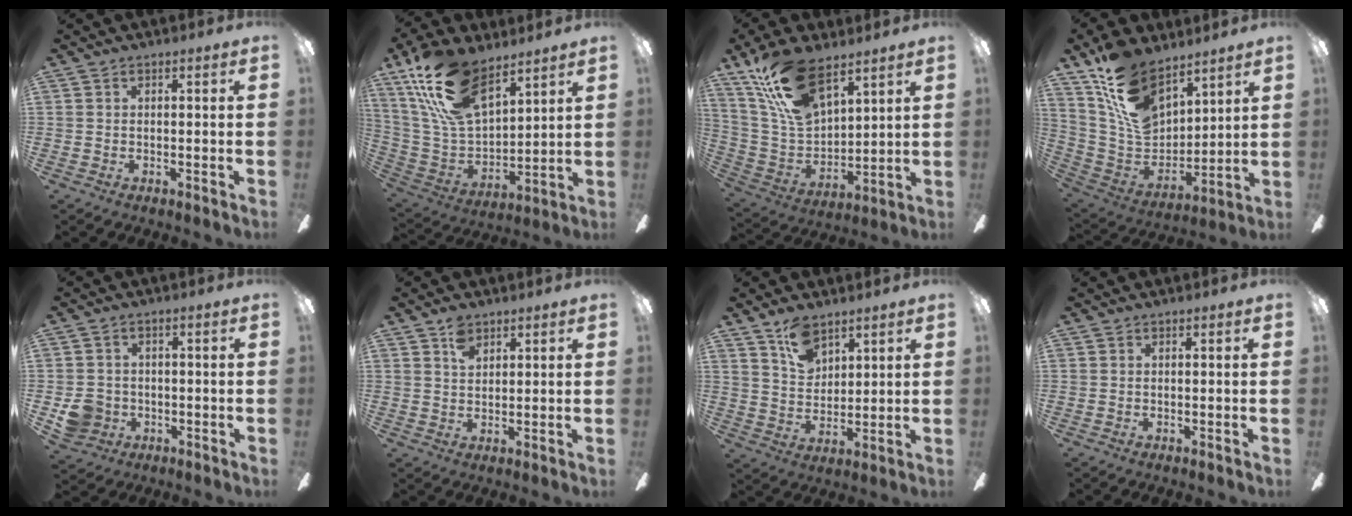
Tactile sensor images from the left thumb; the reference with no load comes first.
{"total": 21.6, "force": [13.9, 10.4, 12.9], "torque": [-0.277, -0.064, 0.252]}
{"total": 19.0, "force": [12.9, 8.7, 10.9], "torque": [-0.235, -0.063, 0.232]}
{"total": 17.9, "force": [11.3, 10.3, 9.3], "torque": [-0.190, -0.059, 0.219]}
{"total": 6.1, "force": [-1.6, 5.6, 1.9], "torque": [-0.034, 0.012, -0.028]}
{"total": 3.9, "force": [2.6, 2.2, 1.8], "torque": [-0.034, -0.003, 0.049]}
{"total": 9.3, "force": [6.5, 5.4, 3.9], "torque": [-0.067, -0.024, 0.120]}
{"total": 0.0}